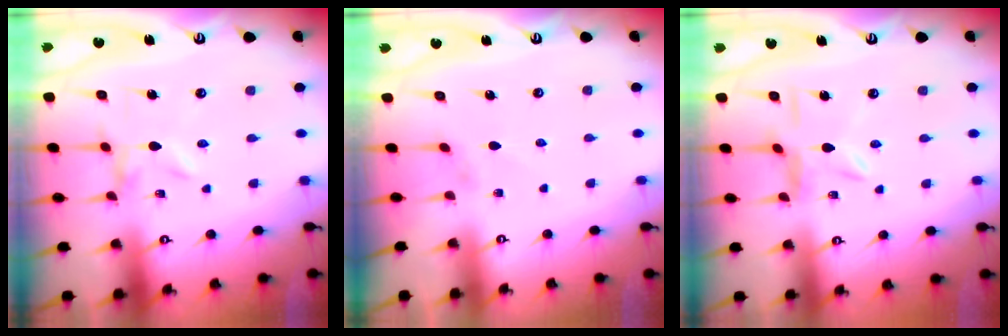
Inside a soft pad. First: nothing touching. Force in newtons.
{"total": 0.7, "press": 0.6, "slide": 0.4}
{"total": 6.3, "press": 6.3, "slide": 0.7}